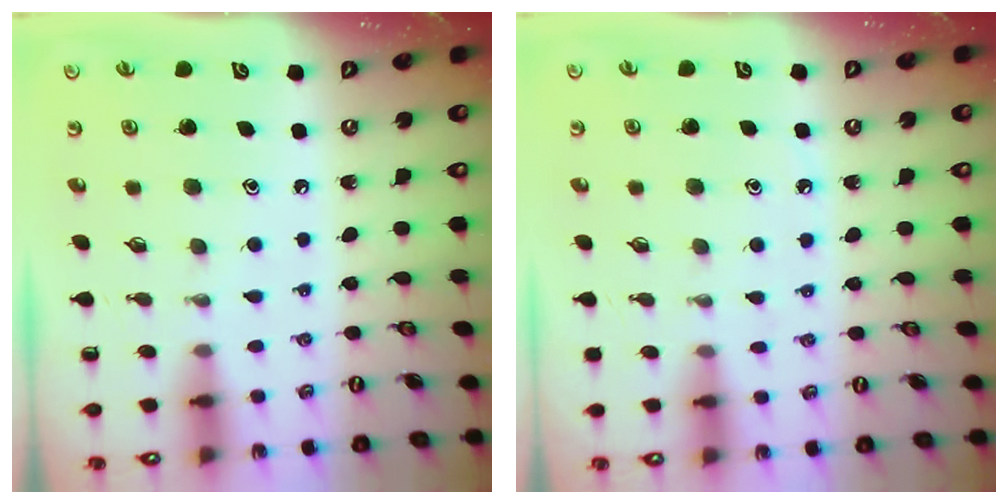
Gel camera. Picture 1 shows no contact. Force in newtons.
{"total": 5.0, "press": 4.9, "slide": 0.8}